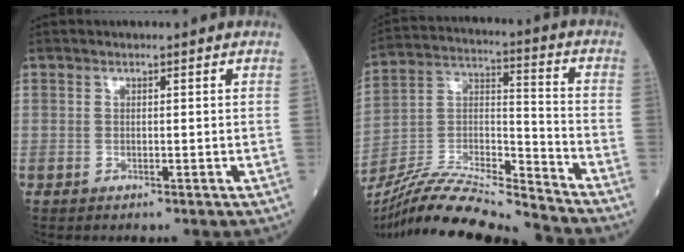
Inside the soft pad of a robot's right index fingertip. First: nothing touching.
{"total": 17.6, "force": [-16.6, -0.4, 6.0], "torque": [-0.110, 0.013, -0.300]}